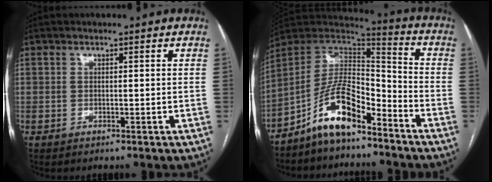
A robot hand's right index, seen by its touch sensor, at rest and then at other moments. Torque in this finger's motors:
{"motor_torque": [0.89, -1.06, 0.39, 0.19]}